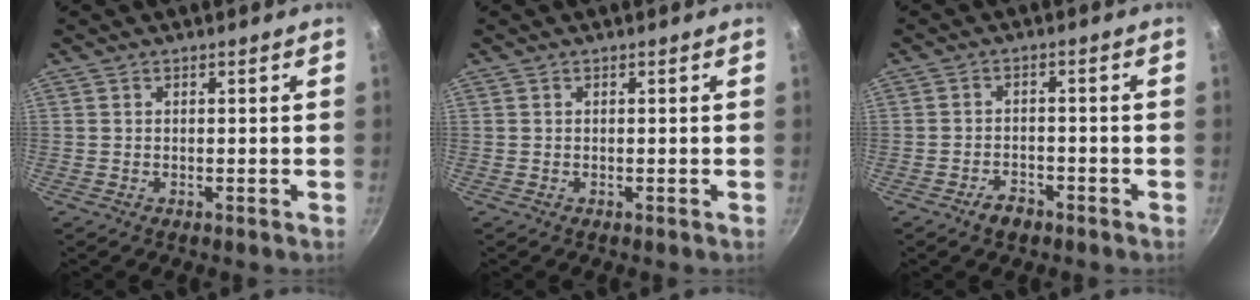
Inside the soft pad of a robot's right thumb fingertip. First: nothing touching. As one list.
[{"total": 0.0}, {"total": 3.6, "force": [-2.5, 2.0, 1.6], "torque": [-0.017, 0.025, -0.038]}]